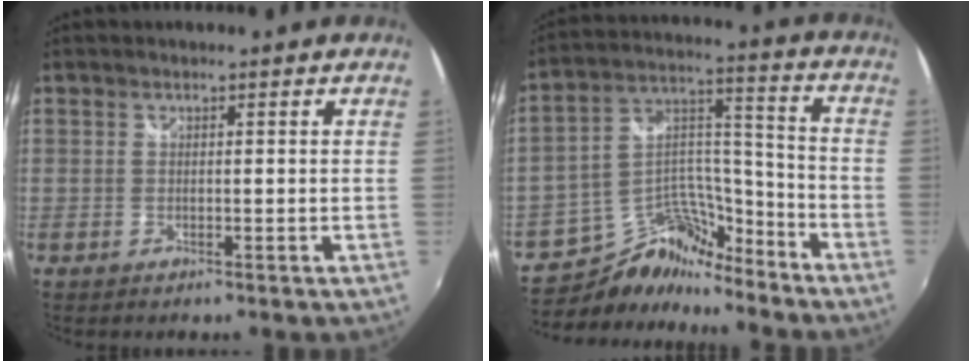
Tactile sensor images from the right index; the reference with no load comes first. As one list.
[{"total": 12.9, "force": [-11.0, 5.4, 3.9], "torque": [-0.077, 0.059, -0.193]}]